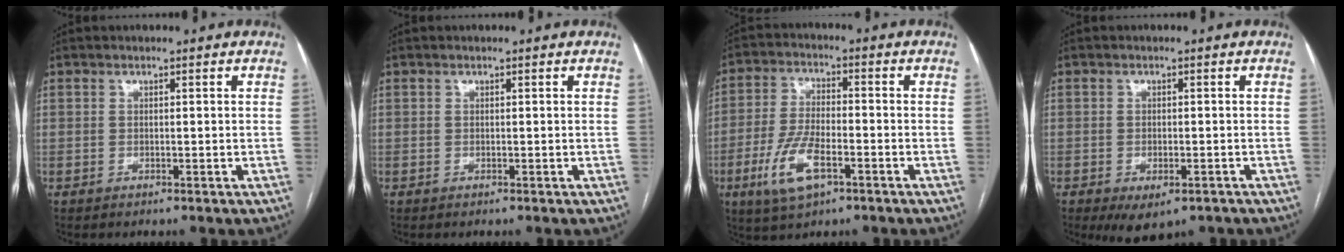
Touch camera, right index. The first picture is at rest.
{"total": 0.0}
{"total": 8.4, "force": [-3.6, 3.1, 6.9], "torque": [-0.151, -0.008, -0.064]}
{"total": 5.2, "force": [-3.2, 2.4, 3.4], "torque": [-0.051, -0.007, -0.041]}